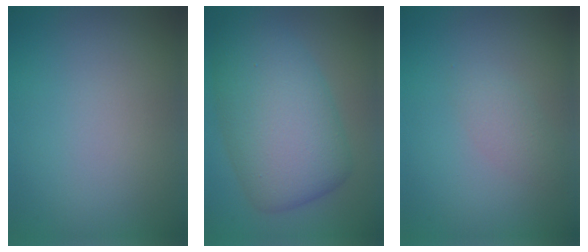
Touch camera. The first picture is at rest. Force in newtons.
{"total": 8.8, "press": 8.8, "slide": 0.2}
{"total": 1.4, "press": 1.4, "slide": 0.0}